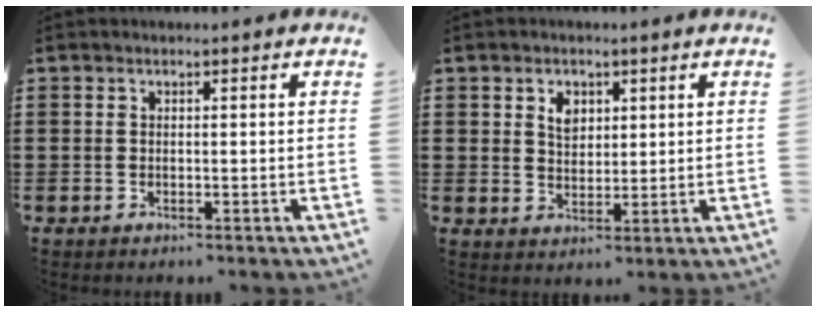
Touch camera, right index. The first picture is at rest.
{"total": 3.3, "force": [1.5, 2.3, 1.8], "torque": [-0.035, 0.005, 0.025]}